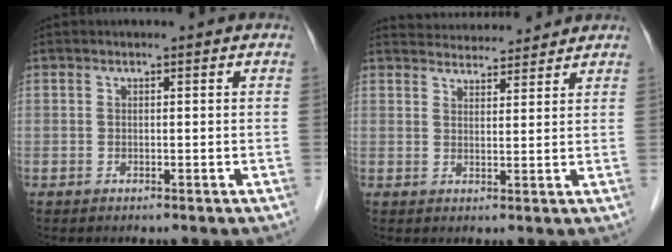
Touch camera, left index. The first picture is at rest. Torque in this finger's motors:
{"motor_torque": [0.59, -0.77, -0.03, -0.02]}